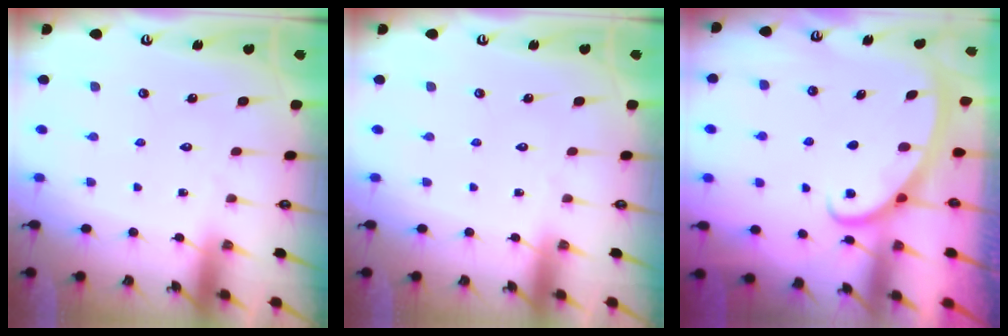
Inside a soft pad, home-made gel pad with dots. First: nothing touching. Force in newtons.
{"total": 0.0}
{"total": 2.9, "press": 2.8, "slide": 0.4}